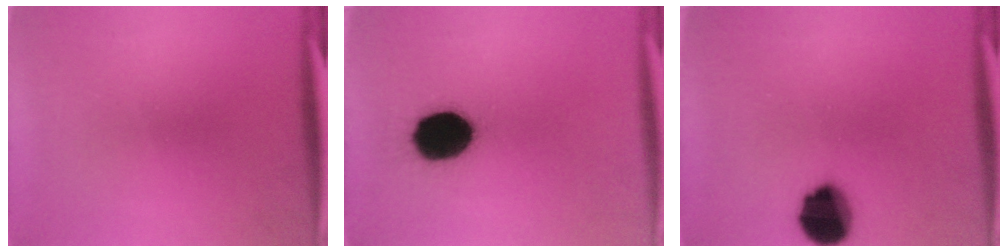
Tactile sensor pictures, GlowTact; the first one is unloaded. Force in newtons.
{"total": 16.2}
{"total": 11.6}